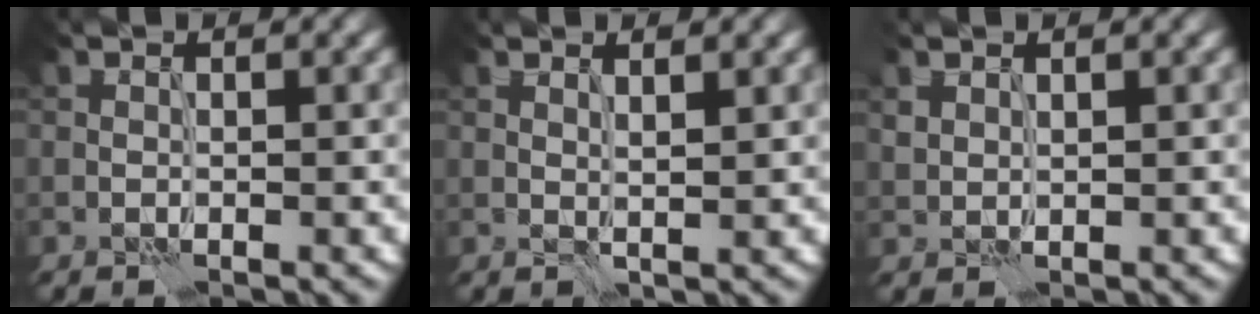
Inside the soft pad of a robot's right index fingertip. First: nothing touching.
{"total": 1.2, "force": [0.8, -0.1, 0.9], "torque": [-0.014, -0.001, 0.014]}
{"total": 1.0, "force": [0.9, 0.3, 0.2], "torque": [-0.009, -0.001, 0.021]}